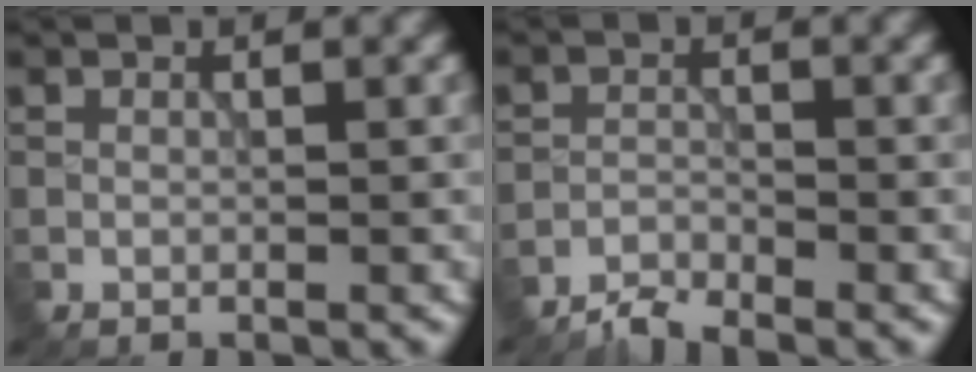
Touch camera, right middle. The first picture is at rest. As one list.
[{"total": 2.2, "force": [-2.2, 0.1, 0.4], "torque": [-0.007, 0.000, -0.051]}]